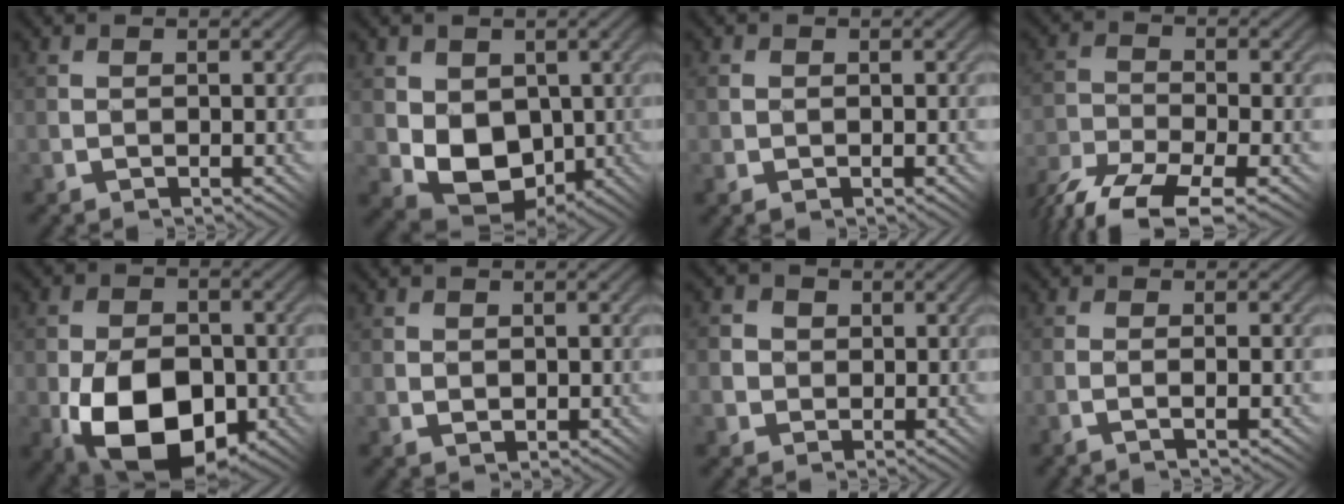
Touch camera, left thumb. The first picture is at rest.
{"total": 7.7, "force": [-0.1, 5.7, 5.2], "torque": [-0.103, -0.018, -0.003]}
{"total": 1.2, "force": [-0.3, 0.8, 0.8], "torque": [-0.017, 0.000, -0.008]}
{"total": 10.1, "force": [-7.7, 3.2, 5.7], "torque": [-0.119, -0.015, -0.141]}
{"total": 13.4, "force": [-4.5, 8.4, 9.4], "torque": [-0.165, -0.029, -0.074]}
{"total": 1.0, "force": [0.3, 0.7, 0.6], "torque": [-0.013, -0.002, 0.008]}
{"total": 4.6, "force": [0.8, 4.4, 1.0], "torque": [-0.032, 0.012, 0.003]}
{"total": 1.8, "force": [-0.7, -0.5, 1.6], "torque": [-0.029, 0.010, -0.015]}